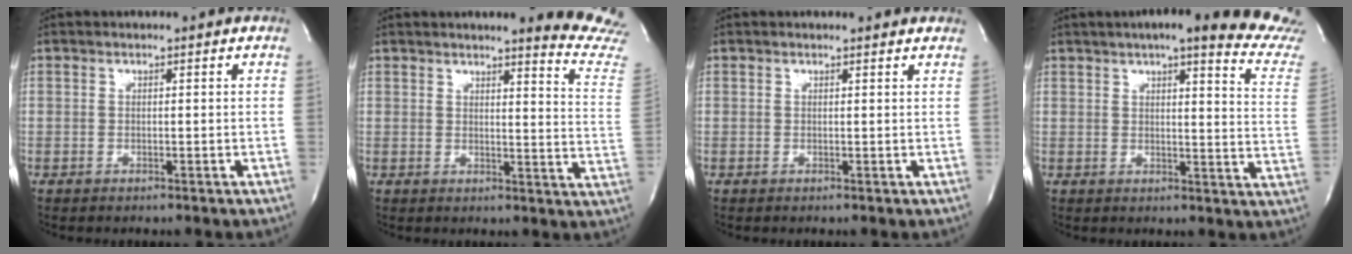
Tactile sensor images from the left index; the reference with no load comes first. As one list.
[{"total": 12.8, "force": [12.3, -1.3, 3.2], "torque": [-0.032, -0.122, 0.113]}, {"total": 2.6, "force": [2.5, 0.4, 0.5], "torque": [-0.014, 0.003, 0.019]}, {"total": 21.2, "force": [18.5, 1.3, 10.4], "torque": [-0.129, -0.052, 0.201]}]